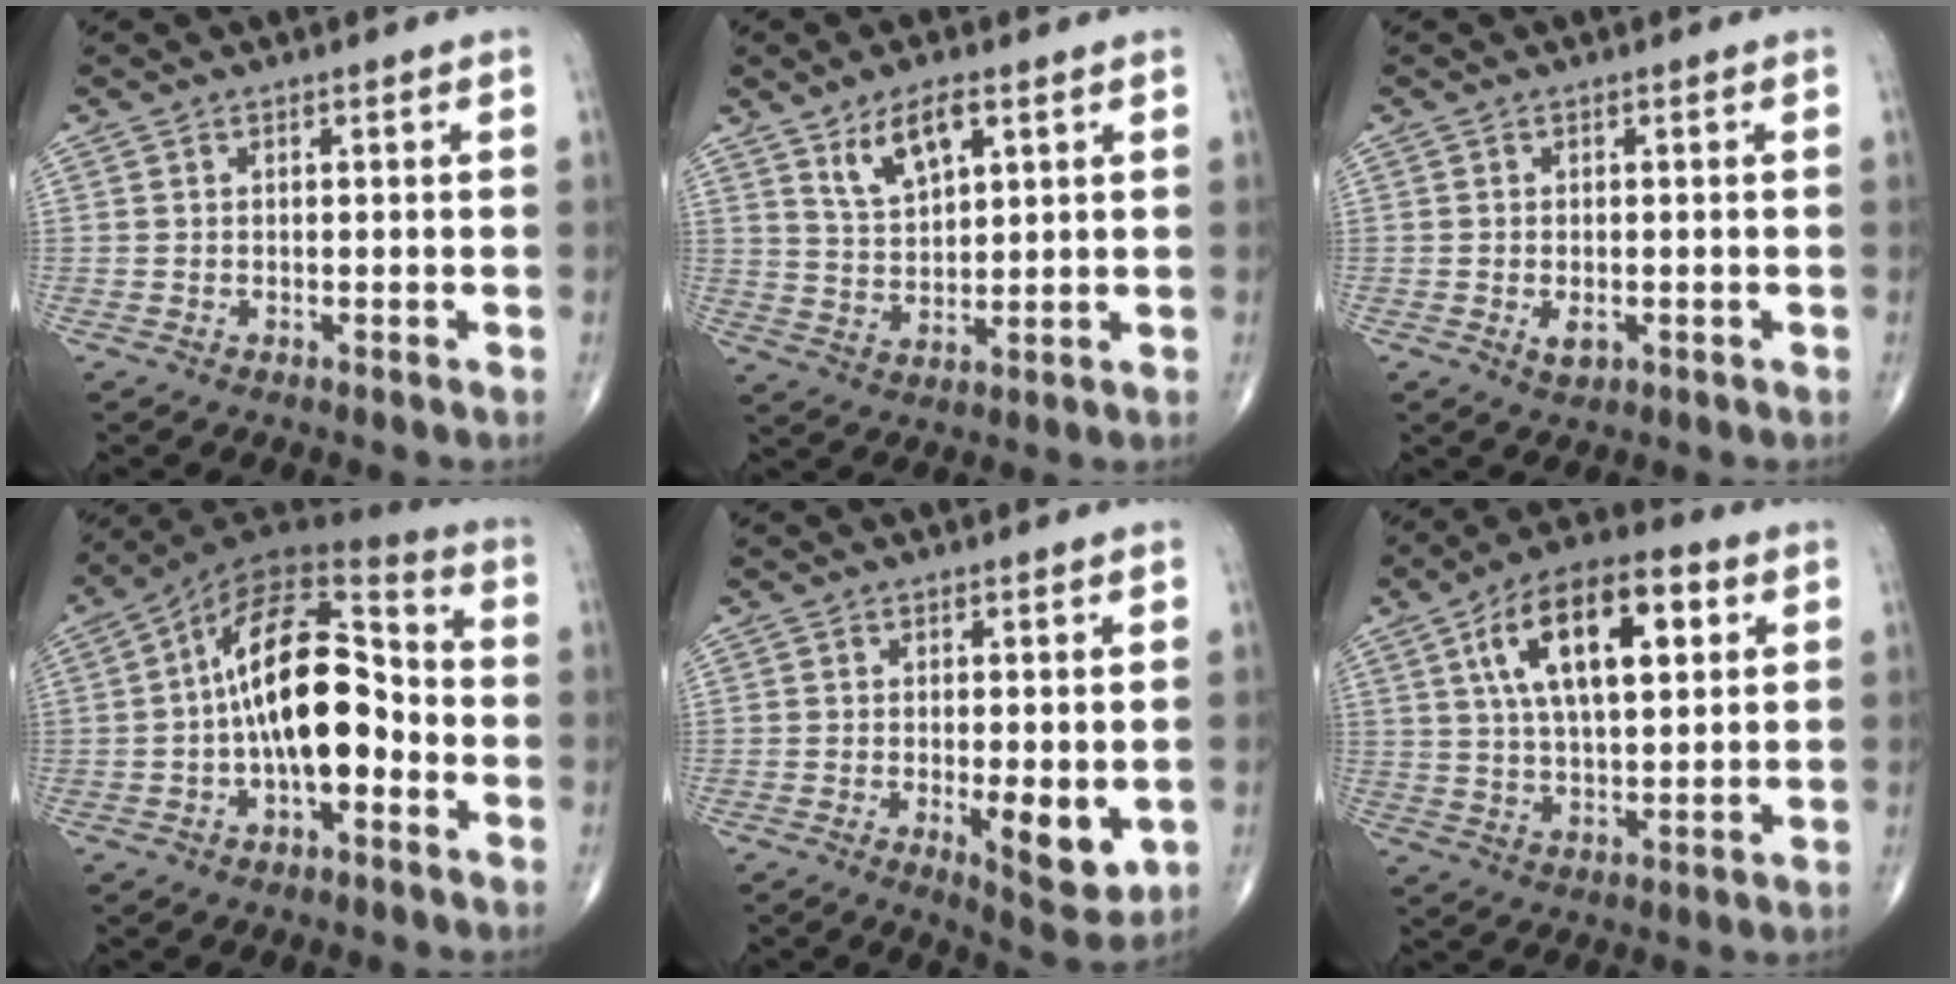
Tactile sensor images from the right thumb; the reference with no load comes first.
{"total": 7.6, "force": [4.2, 3.3, 5.5], "torque": [-0.092, -0.021, 0.083]}
{"total": 2.2, "force": [-0.5, 1.3, 1.7], "torque": [-0.026, -0.003, -0.006]}
{"total": 18.3, "force": [-2.3, 9.2, 15.6], "torque": [-0.239, 0.047, -0.048]}
{"total": 7.4, "force": [-1.2, 2.8, 6.8], "torque": [-0.087, -0.021, -0.010]}
{"total": 17.4, "force": [5.7, 7.9, 14.4], "torque": [-0.227, 0.003, 0.093]}